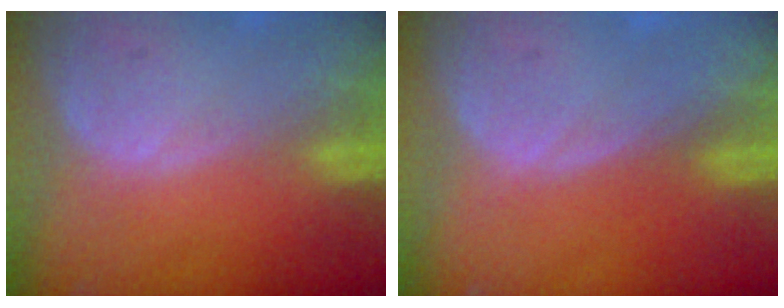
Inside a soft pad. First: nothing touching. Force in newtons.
{"total": 0.0}